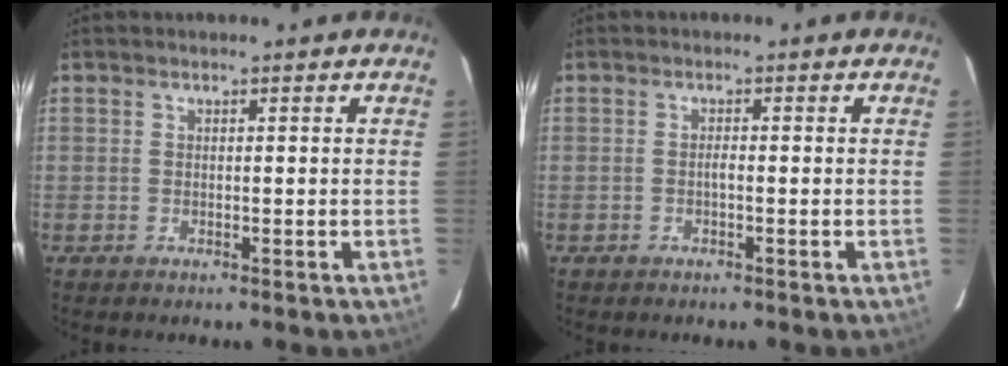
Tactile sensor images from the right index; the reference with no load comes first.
{"total": 0.7, "force": [-0.3, 0.1, 0.6], "torque": [-0.010, 0.005, -0.007]}